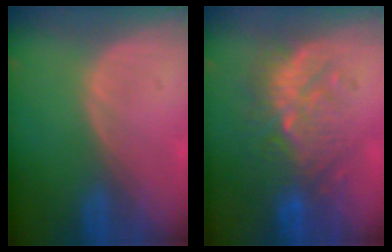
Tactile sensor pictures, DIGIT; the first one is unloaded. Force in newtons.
{"total": 9.0, "press": 8.9, "slide": 1.6}